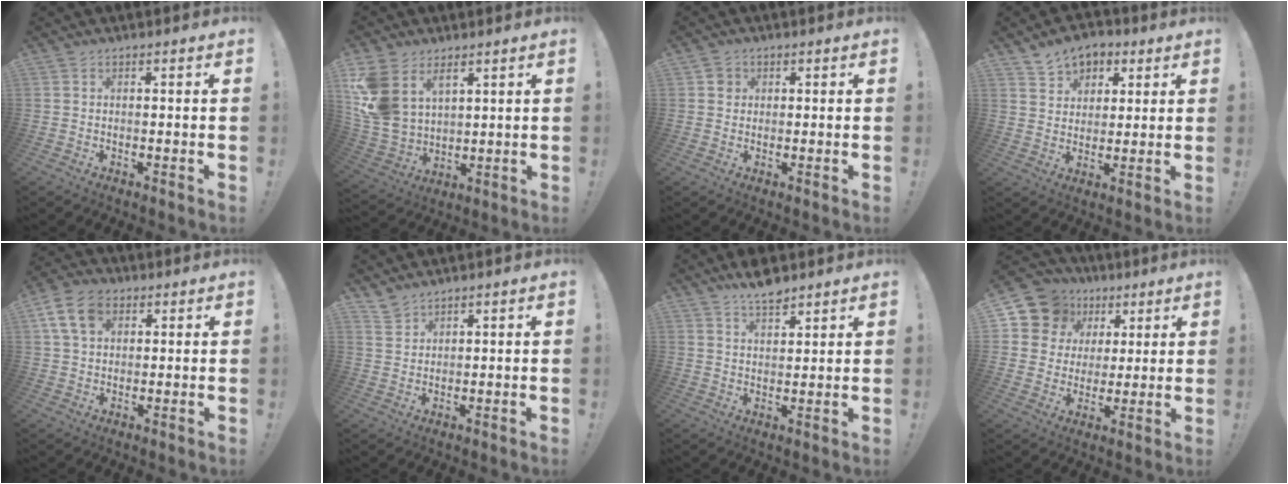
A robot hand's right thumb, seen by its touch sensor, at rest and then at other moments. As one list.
[{"total": 13.5, "force": [6.4, 9.4, 7.2], "torque": [-0.160, -0.039, 0.125]}, {"total": 2.4, "force": [0.4, 2.3, 0.5], "torque": [-0.004, 0.003, 0.006]}, {"total": 8.0, "force": [4.8, 6.0, 2.2], "torque": [-0.032, -0.027, 0.094]}, {"total": 10.8, "force": [4.2, 7.3, 6.7], "torque": [-0.119, 0.002, 0.084]}, {"total": 5.9, "force": [5.0, 2.9, 1.2], "torque": [-0.024, -0.036, 0.098]}, {"total": 6.2, "force": [5.3, 1.8, 2.6], "torque": [-0.041, -0.035, 0.093]}, {"total": 12.0, "force": [5.7, 10.0, 3.3], "torque": [-0.058, -0.031, 0.120]}]